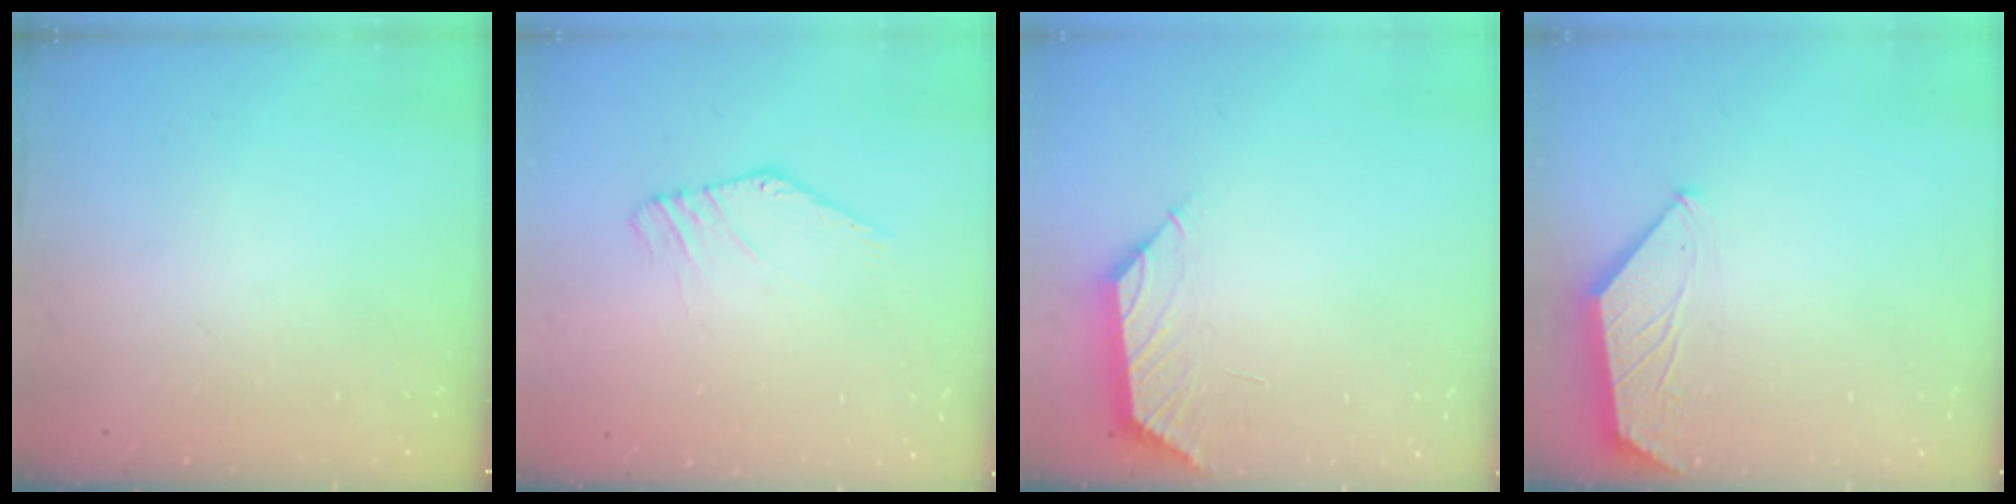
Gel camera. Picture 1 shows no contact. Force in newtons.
{"total": 2.7, "press": 2.7, "slide": 0.1}
{"total": 2.9, "press": 2.9, "slide": 0.5}
{"total": 1.0, "press": 1.0, "slide": 0.2}